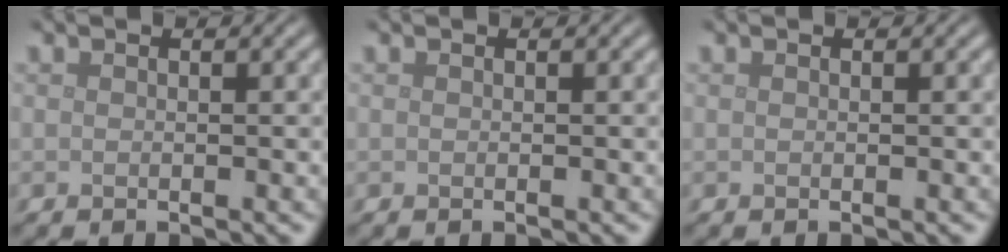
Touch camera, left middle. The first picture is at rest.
{"total": 0.0}
{"total": 0.0}